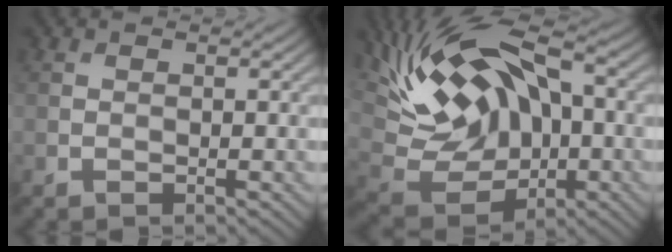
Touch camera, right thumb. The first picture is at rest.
{"total": 16.2, "force": [3.7, 9.3, 12.7], "torque": [-0.264, 0.017, 0.061]}